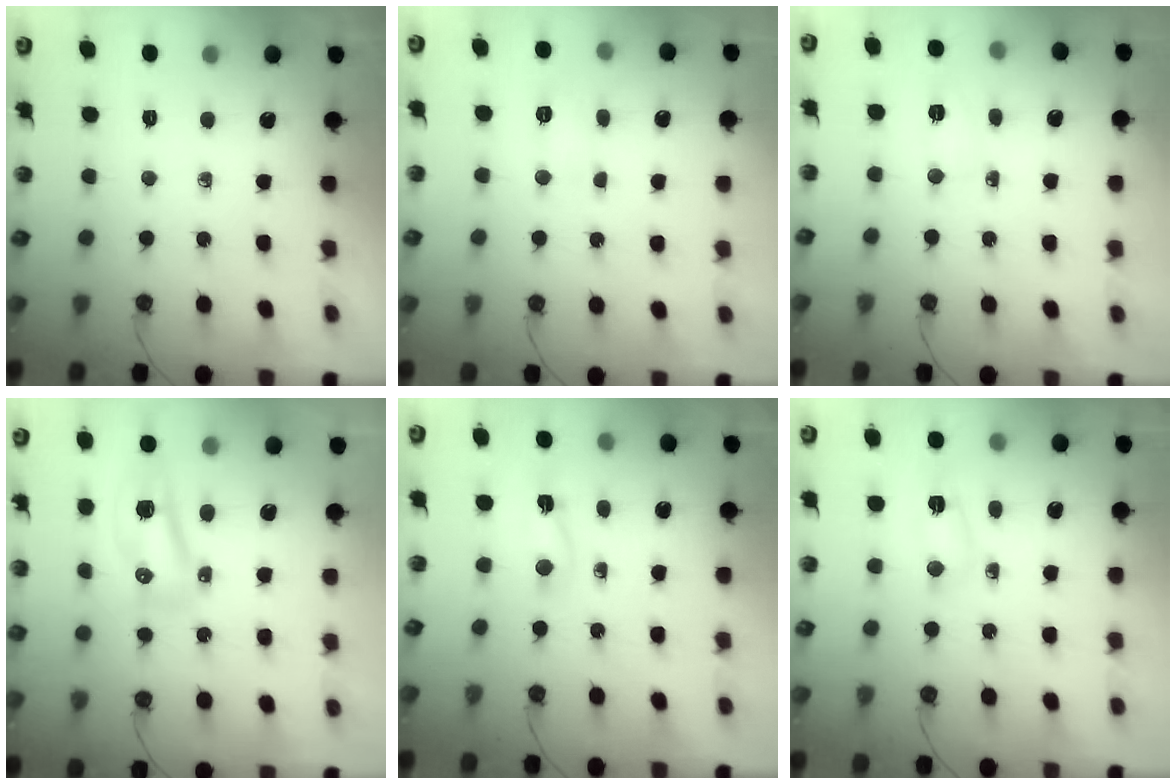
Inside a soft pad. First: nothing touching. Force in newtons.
{"total": 3.8, "press": 3.8, "slide": 0.3}
{"total": 7.2, "press": 3.5, "slide": 6.2}
{"total": 8.5, "press": 8.3, "slide": 1.9}
{"total": 2.3, "press": 2.3, "slide": 0.4}
{"total": 3.3, "press": 3.2, "slide": 0.5}